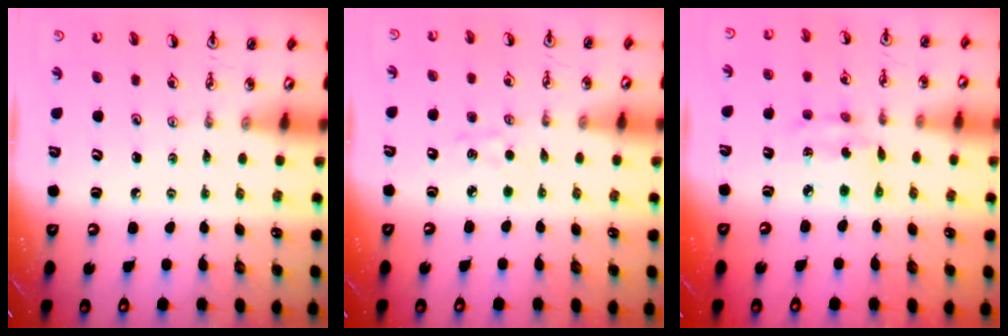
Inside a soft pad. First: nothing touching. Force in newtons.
{"total": 3.6, "press": 3.6, "slide": 0.5}
{"total": 5.2, "press": 5.2, "slide": 0.2}